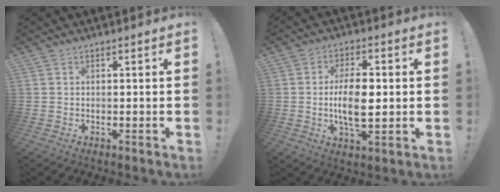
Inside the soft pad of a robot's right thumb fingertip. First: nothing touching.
{"total": 11.4, "force": [-0.3, 4.8, 10.3], "torque": [-0.193, -0.007, -0.012]}